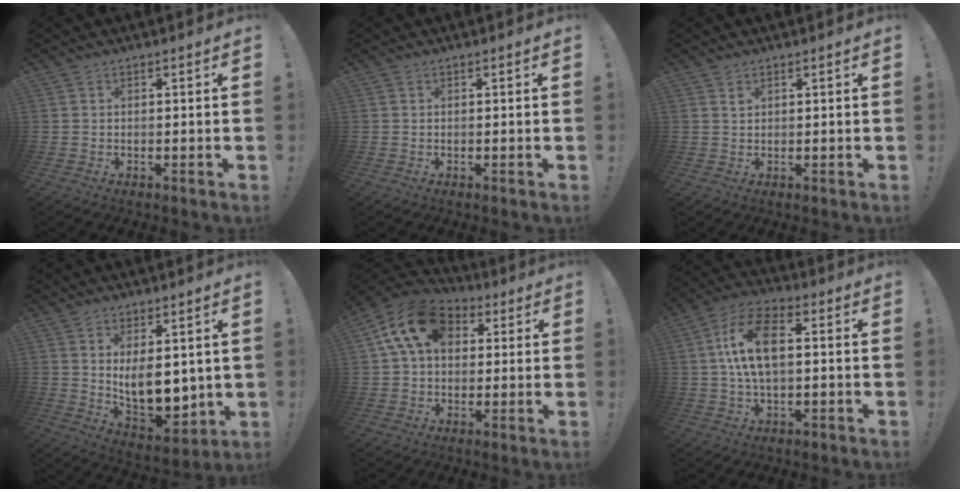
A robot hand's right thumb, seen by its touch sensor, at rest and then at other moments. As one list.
[{"total": 0.0}, {"total": 1.2, "force": [0.9, 0.7, 0.3], "torque": [-0.004, -0.002, 0.016]}, {"total": 10.4, "force": [2.6, 6.3, 7.9], "torque": [-0.124, -0.038, 0.053]}, {"total": 14.9, "force": [4.9, 10.4, 9.6], "torque": [-0.165, 0.003, 0.095]}, {"total": 13.7, "force": [1.2, 7.5, 11.4], "torque": [-0.213, 0.014, 0.022]}]